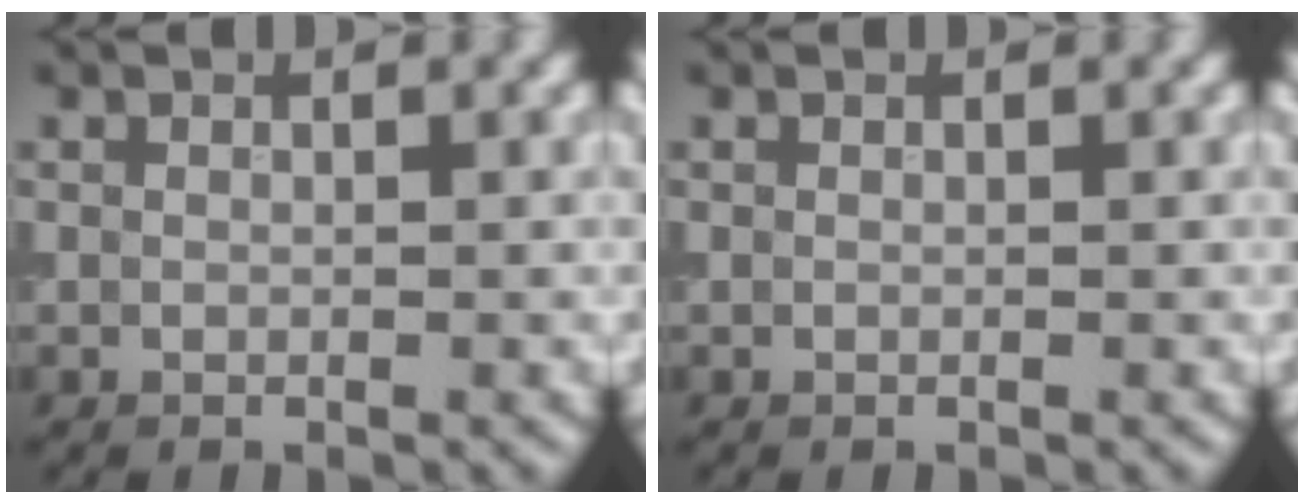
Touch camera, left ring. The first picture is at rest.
{"total": 0.0}